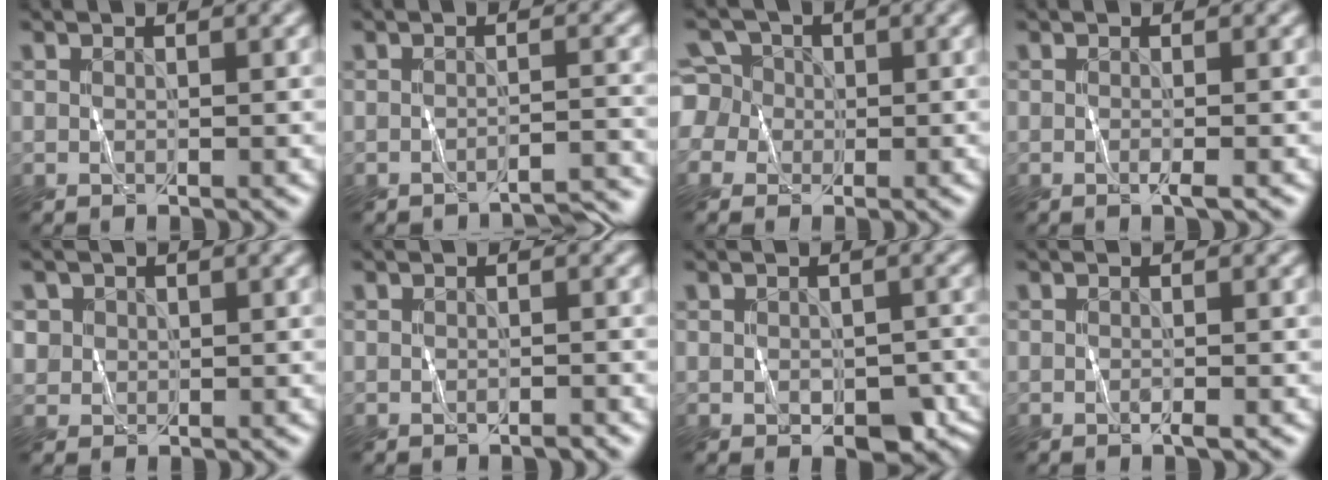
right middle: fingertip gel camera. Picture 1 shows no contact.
{"total": 3.1, "force": [-2.9, 0.3, 0.9], "torque": [-0.002, 0.007, -0.041]}
{"total": 5.2, "force": [0.0, 4.9, 1.6], "torque": [-0.032, 0.038, -0.027]}
{"total": 0.9, "force": [-0.1, 0.1, 0.9], "torque": [-0.016, -0.003, -0.003]}
{"total": 1.4, "force": [0.5, 1.3, 0.2], "torque": [-0.002, -0.004, 0.023]}
{"total": 0.5, "force": [-0.3, 0.1, 0.4], "torque": [-0.005, 0.003, -0.004]}
{"total": 3.4, "force": [-0.9, 2.3, 2.4], "torque": [-0.031, -0.011, -0.007]}
{"total": 0.6, "force": [-0.1, 0.1, 0.6], "torque": [-0.011, 0.000, -0.003]}